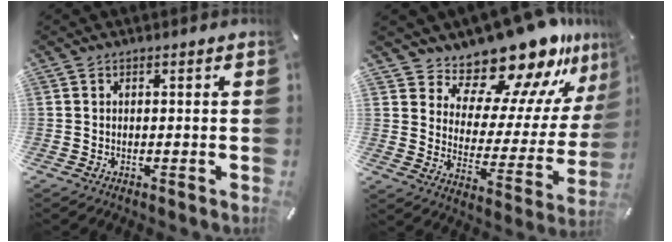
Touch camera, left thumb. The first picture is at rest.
{"total": 18.0, "force": [16.5, 5.6, 4.5], "torque": [-0.071, -0.159, 0.276]}